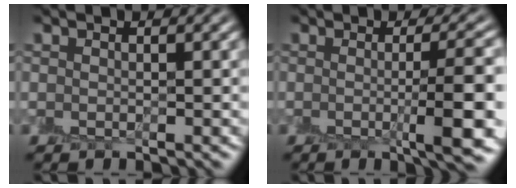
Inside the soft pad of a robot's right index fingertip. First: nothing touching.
{"total": 6.4, "force": [-0.7, 1.2, 6.2], "torque": [-0.079, 0.002, -0.005]}